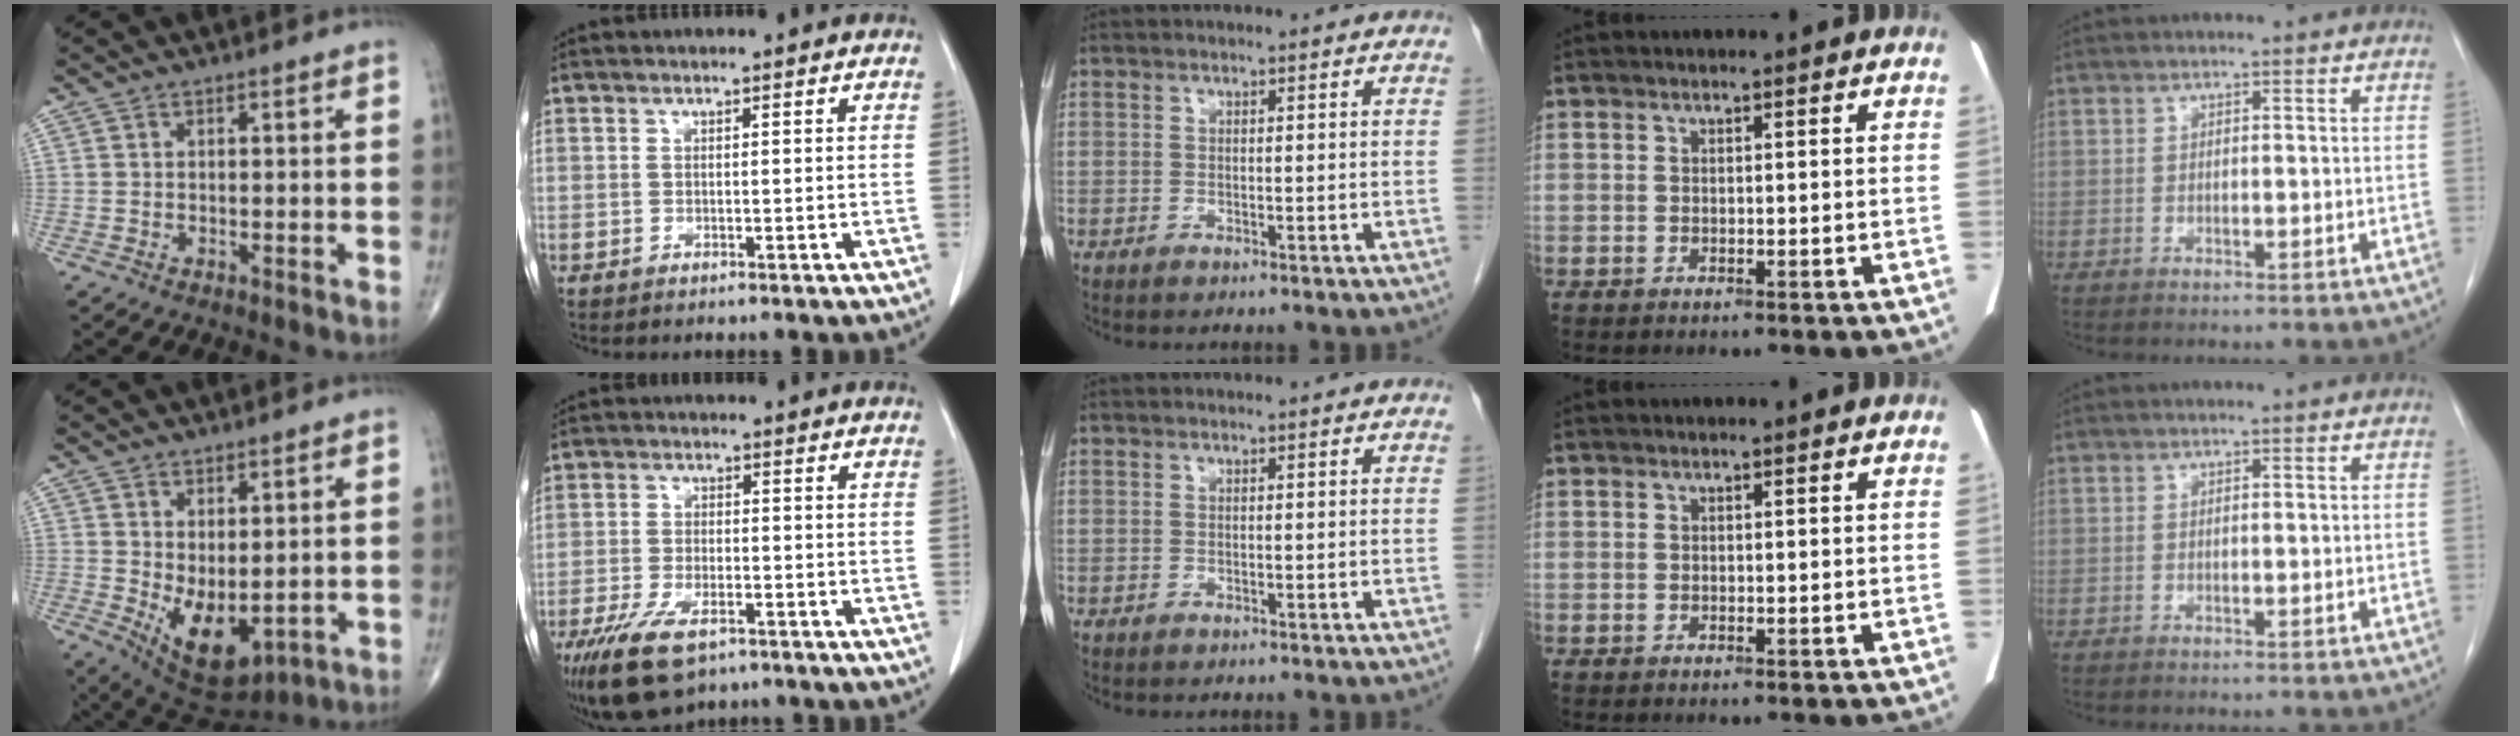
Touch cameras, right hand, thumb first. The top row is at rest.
{"thumb": {"total": 10.0, "force": [-0.6, 5.3, 8.5], "torque": [-0.124, -0.017, 0.018]}, "index": {"total": 10.6, "force": [-6.9, 4.2, 6.8], "torque": [-0.133, -0.016, -0.119]}}